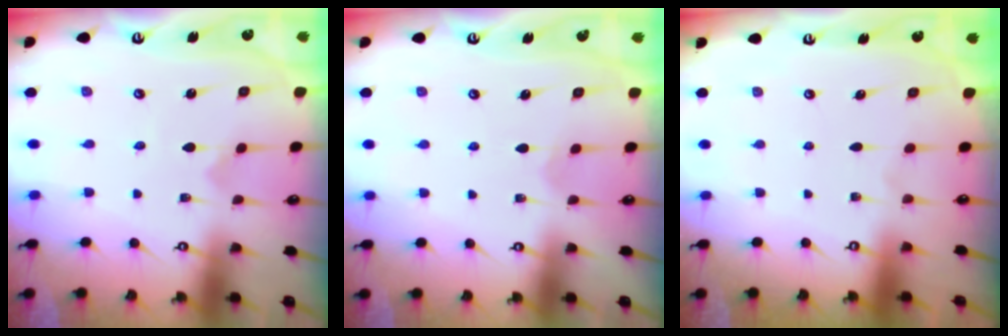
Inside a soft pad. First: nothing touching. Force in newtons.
{"total": 2.1, "press": 2.1, "slide": 0.3}
{"total": 0.0}